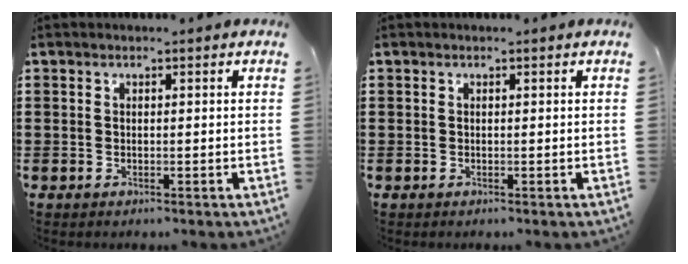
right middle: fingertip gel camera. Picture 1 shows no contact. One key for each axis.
{"total": 0.0}